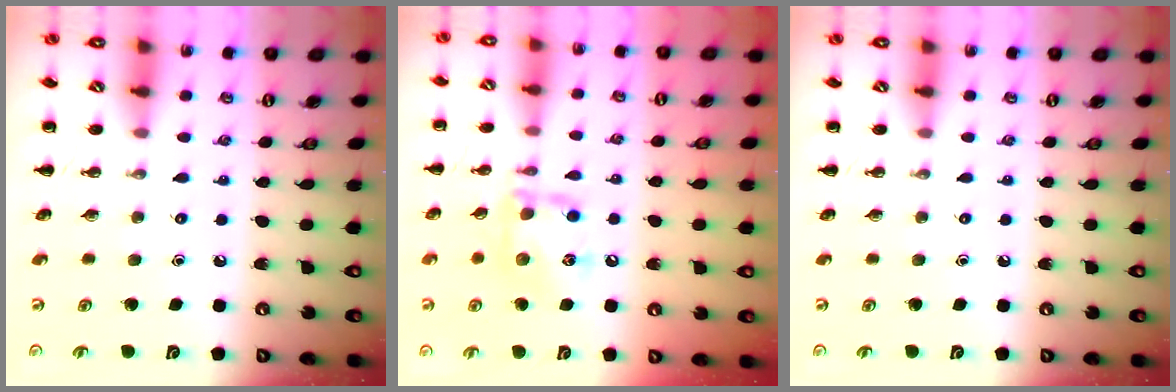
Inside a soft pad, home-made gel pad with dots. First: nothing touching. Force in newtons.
{"total": 12.4, "press": 12.4, "slide": 1.2}
{"total": 0.0}